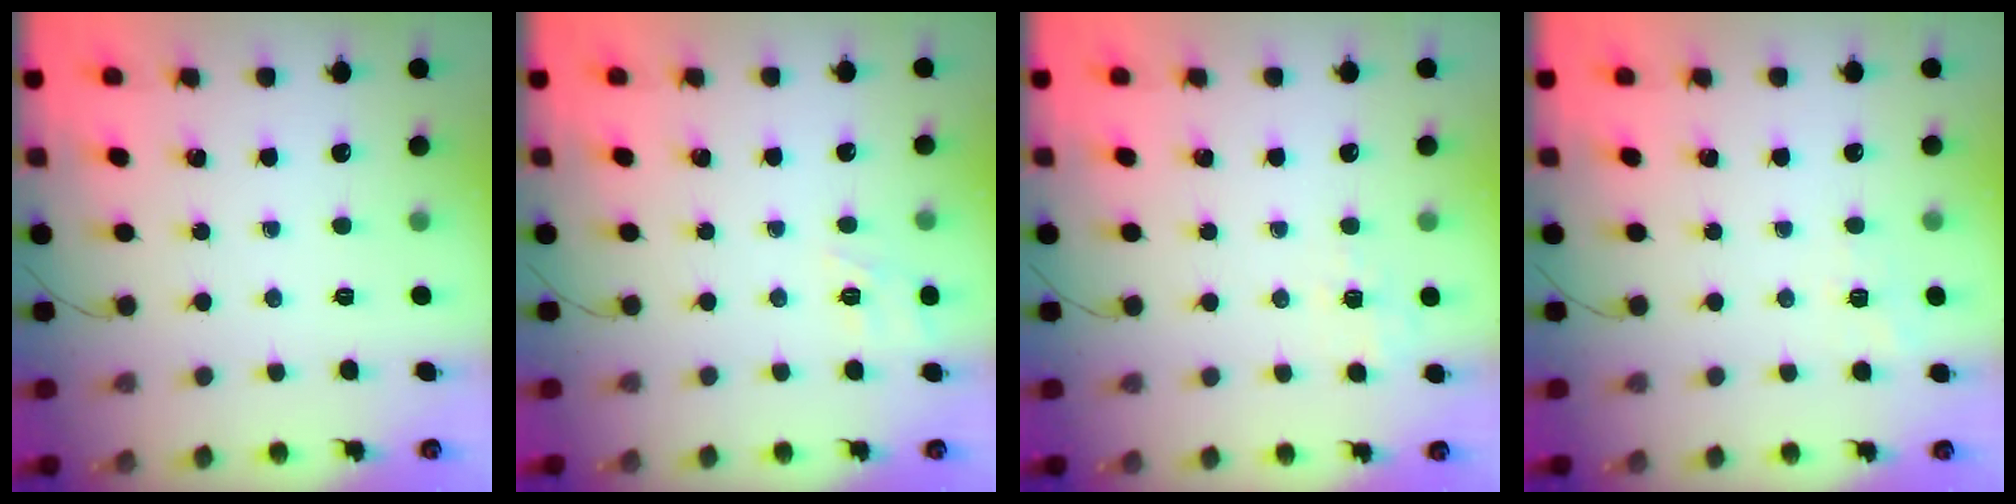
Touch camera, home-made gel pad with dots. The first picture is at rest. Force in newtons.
{"total": 8.8, "press": 8.7, "slide": 1.5}
{"total": 2.0, "press": 1.2, "slide": 1.6}
{"total": 5.2, "press": 4.8, "slide": 1.8}